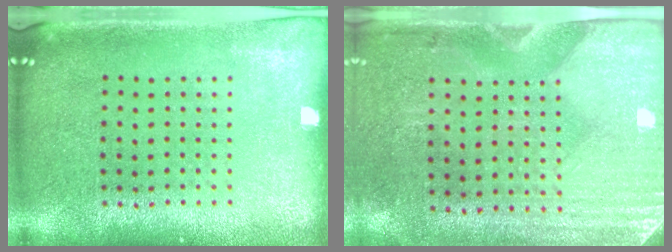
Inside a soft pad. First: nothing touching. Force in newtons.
{"total": 2.9, "press": 2.5, "slide": 1.5}